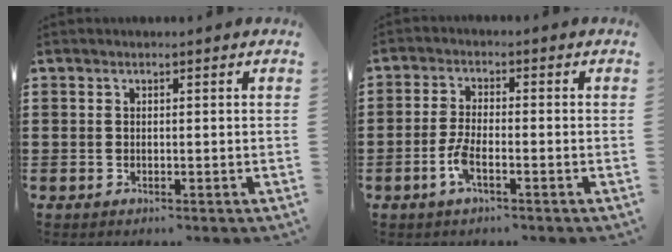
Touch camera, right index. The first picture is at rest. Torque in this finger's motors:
{"motor_torque": [0.55, 0.07, 0.08, 0.06]}